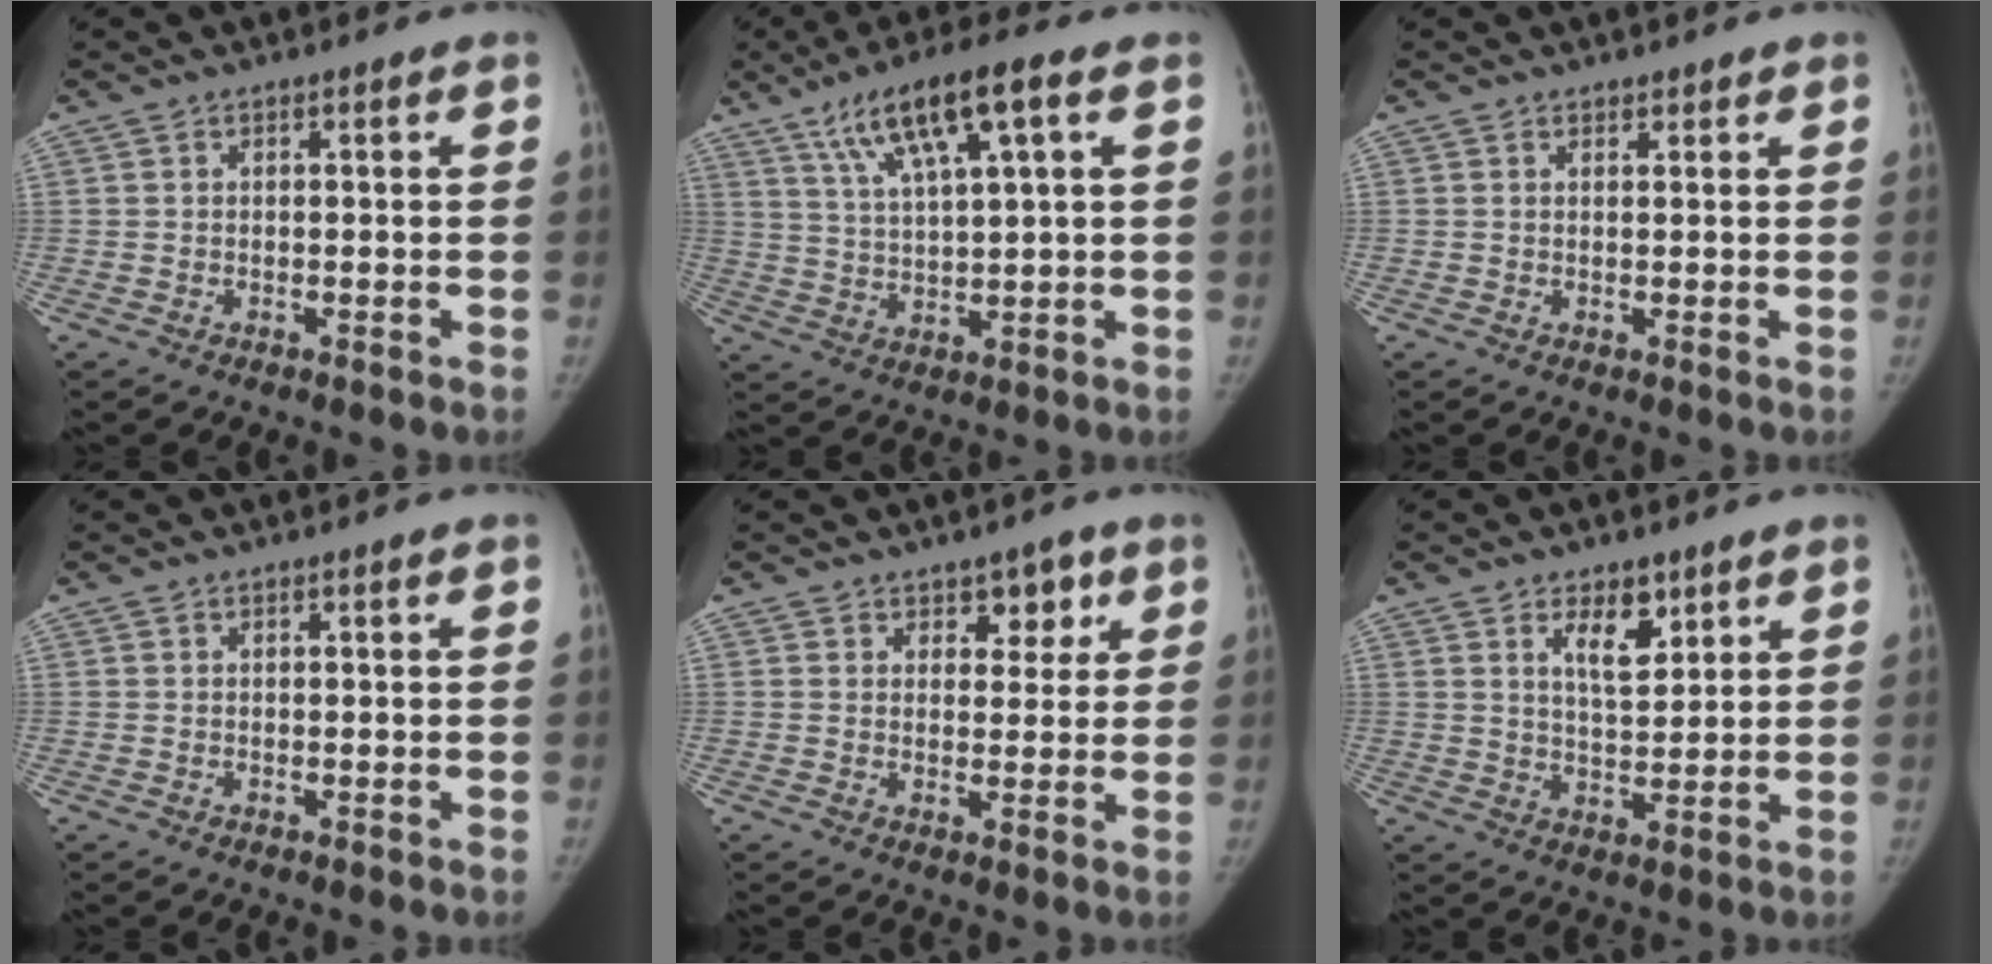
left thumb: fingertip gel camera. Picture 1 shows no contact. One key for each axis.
{"total": 13.0, "fx": 6.4, "fy": 2.9, "fz": 10.9, "tx": -0.191, "ty": -0.004, "tz": 0.116}
{"total": 1.2, "fx": 1.0, "fy": 0.6, "fz": 0.2, "tx": 0.008, "ty": -0.007, "tz": 0.012}
{"total": 0.0}
{"total": 5.1, "fx": 2.8, "fy": 3.5, "fz": 2.4, "tx": 0.006, "ty": -0.013, "tz": 0.039}
{"total": 7.1, "fx": 4.0, "fy": 3.5, "fz": 4.8, "tx": -0.055, "ty": -0.029, "tz": 0.067}